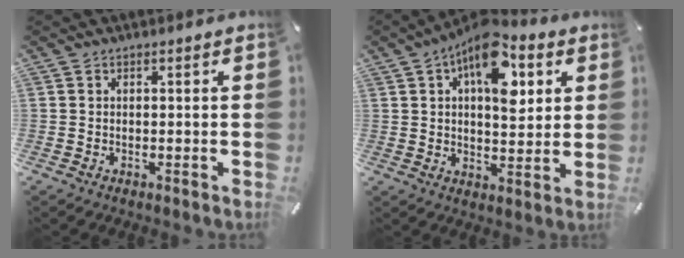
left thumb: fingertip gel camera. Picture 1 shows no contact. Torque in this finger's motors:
{"motor_torque": [1.54, 1.55, 0.88, 0.31, 0.14]}